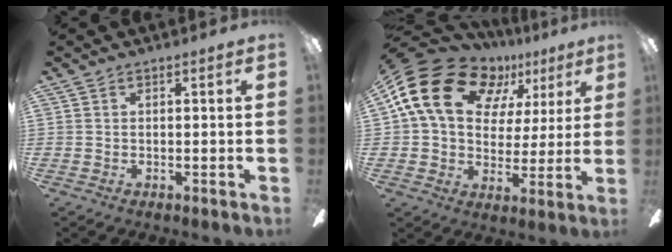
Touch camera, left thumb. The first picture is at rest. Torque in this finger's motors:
{"motor_torque": [-0.02, 1.30, 1.46, -1.31, 0.42]}